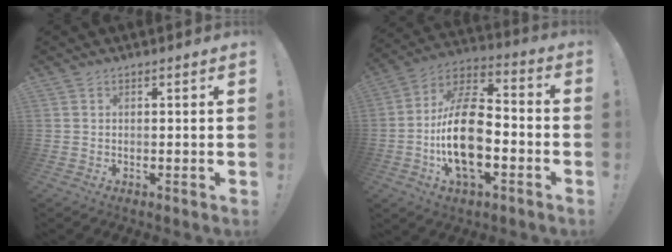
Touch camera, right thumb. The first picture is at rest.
{"total": 20.5, "force": [-4.3, 11.0, 16.7], "torque": [-0.324, 0.024, -0.068]}